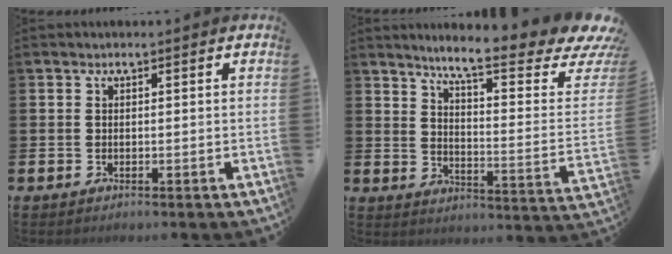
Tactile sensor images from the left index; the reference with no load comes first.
{"total": 9.7, "force": [7.2, 1.5, 6.4], "torque": [-0.111, -0.061, 0.108]}